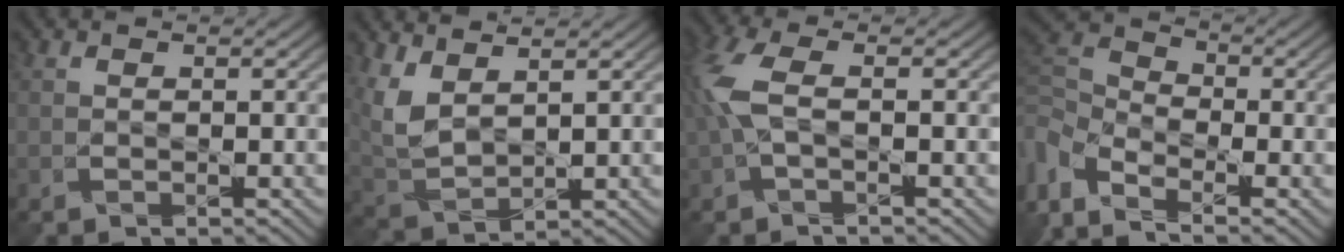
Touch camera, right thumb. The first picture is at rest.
{"total": 5.5, "force": [3.4, 2.0, 3.8], "torque": [-0.106, 0.002, 0.079]}
{"total": 5.2, "force": [-0.1, 2.0, 4.9], "torque": [-0.143, 0.013, -0.004]}
{"total": 8.4, "force": [-4.1, 4.5, 5.8], "torque": [-0.165, -0.019, -0.084]}